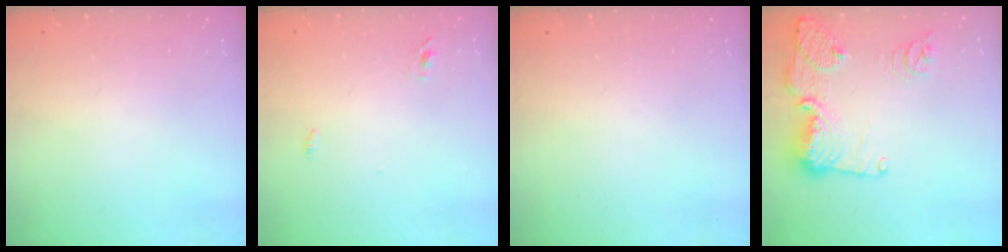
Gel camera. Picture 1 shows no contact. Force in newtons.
{"total": 2.9, "press": 2.7, "slide": 1.0}
{"total": 0.0}
{"total": 16.2, "press": 16.2, "slide": 1.7}